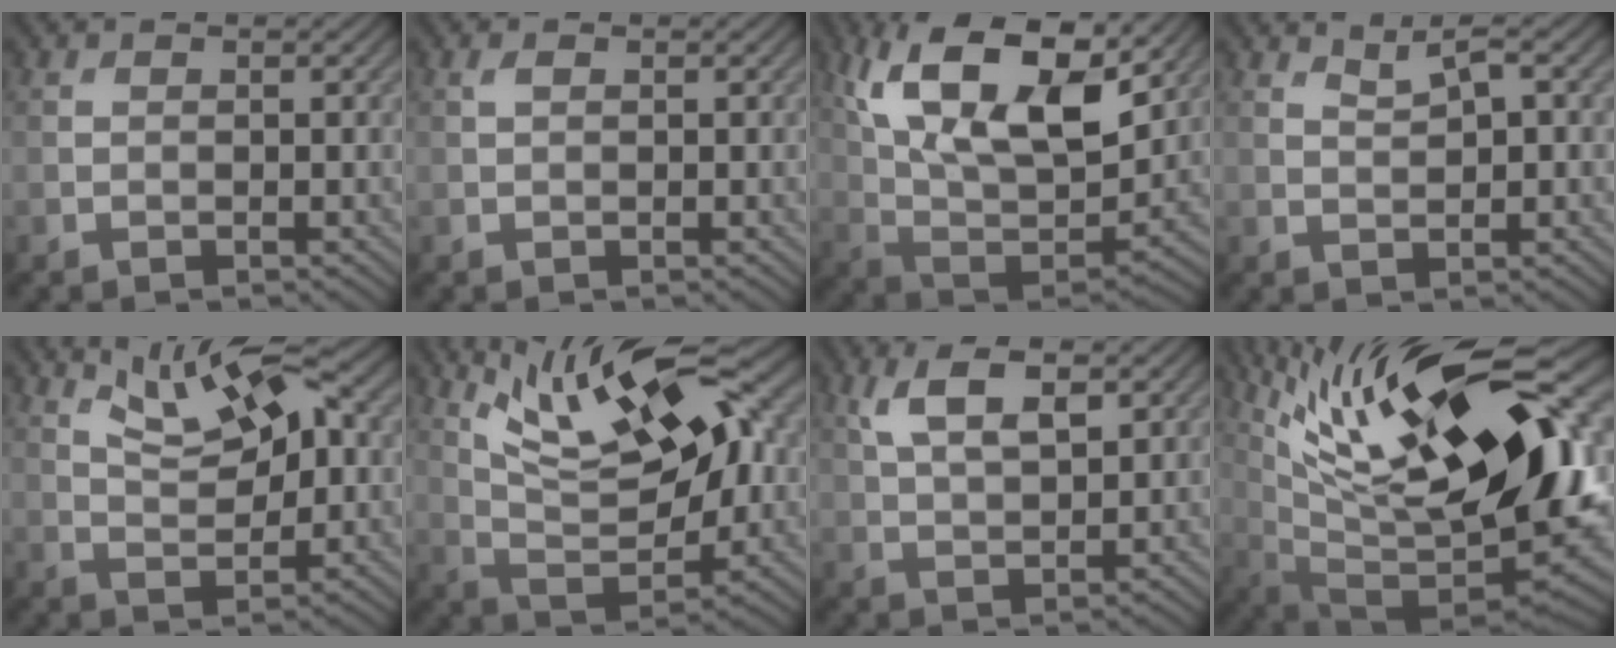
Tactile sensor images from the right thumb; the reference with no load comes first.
{"total": 0.7, "force": [0.3, 0.3, 0.5], "torque": [-0.013, 0.003, 0.005]}
{"total": 17.9, "force": [8.5, 8.3, 13.4], "torque": [-0.263, 0.019, 0.133]}
{"total": 2.6, "force": [1.6, 0.6, 2.0], "torque": [-0.036, -0.002, 0.033]}
{"total": 8.0, "force": [3.8, 2.9, 6.4], "torque": [-0.115, 0.015, 0.062]}
{"total": 14.5, "force": [6.9, 4.9, 11.8], "torque": [-0.211, 0.009, 0.113]}
{"total": 6.6, "force": [3.0, 2.7, 5.3], "torque": [-0.111, 0.003, 0.058]}
{"total": 20.2, "force": [8.1, 6.9, 17.1], "torque": [-0.293, 0.021, 0.141]}